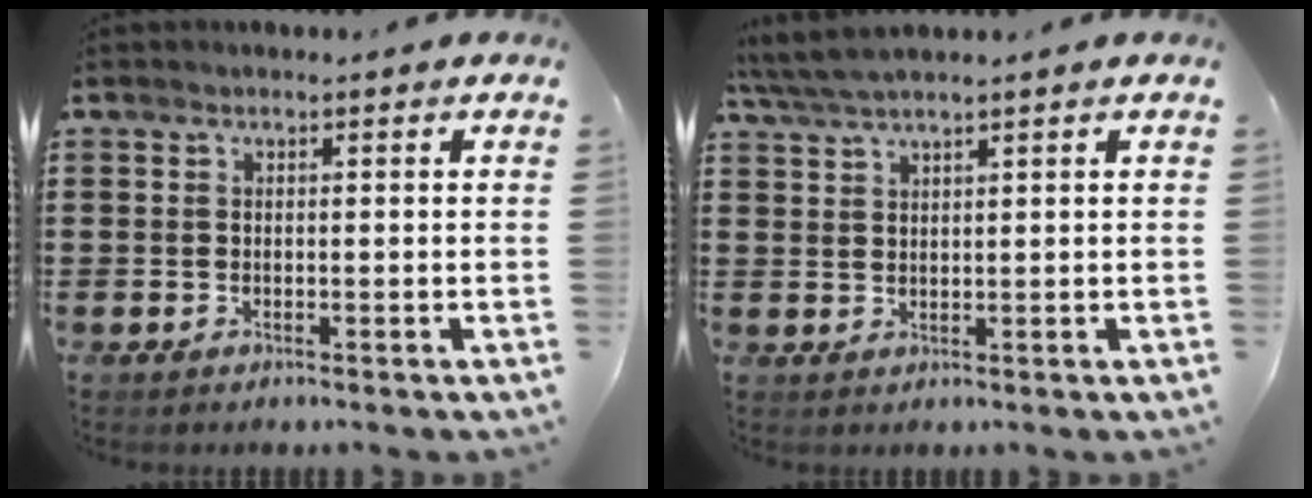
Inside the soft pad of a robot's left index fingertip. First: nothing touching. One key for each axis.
{"total": 3.2, "fx": 2.7, "fy": -0.2, "fz": 1.6, "tx": -0.039, "ty": -0.001, "tz": 0.051}